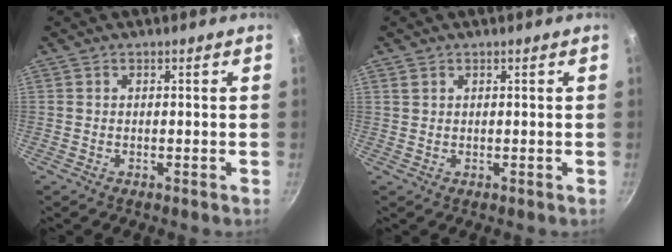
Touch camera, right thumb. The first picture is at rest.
{"total": 1.0, "force": [0.6, 0.7, 0.3], "torque": [-0.005, 0.000, 0.011]}